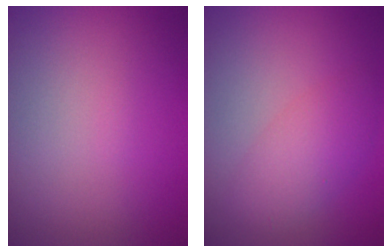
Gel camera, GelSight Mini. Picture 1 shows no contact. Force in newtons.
{"total": 1.9, "press": 1.9, "slide": 0.2}